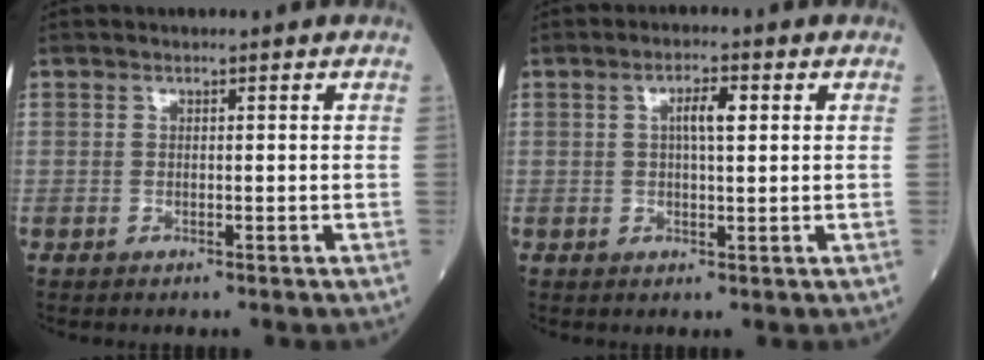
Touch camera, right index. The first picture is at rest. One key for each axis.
{"total": 3.6, "fx": 0.9, "fy": 0.9, "fz": 3.3, "tx": -0.059, "ty": 0.006, "tz": 0.014}